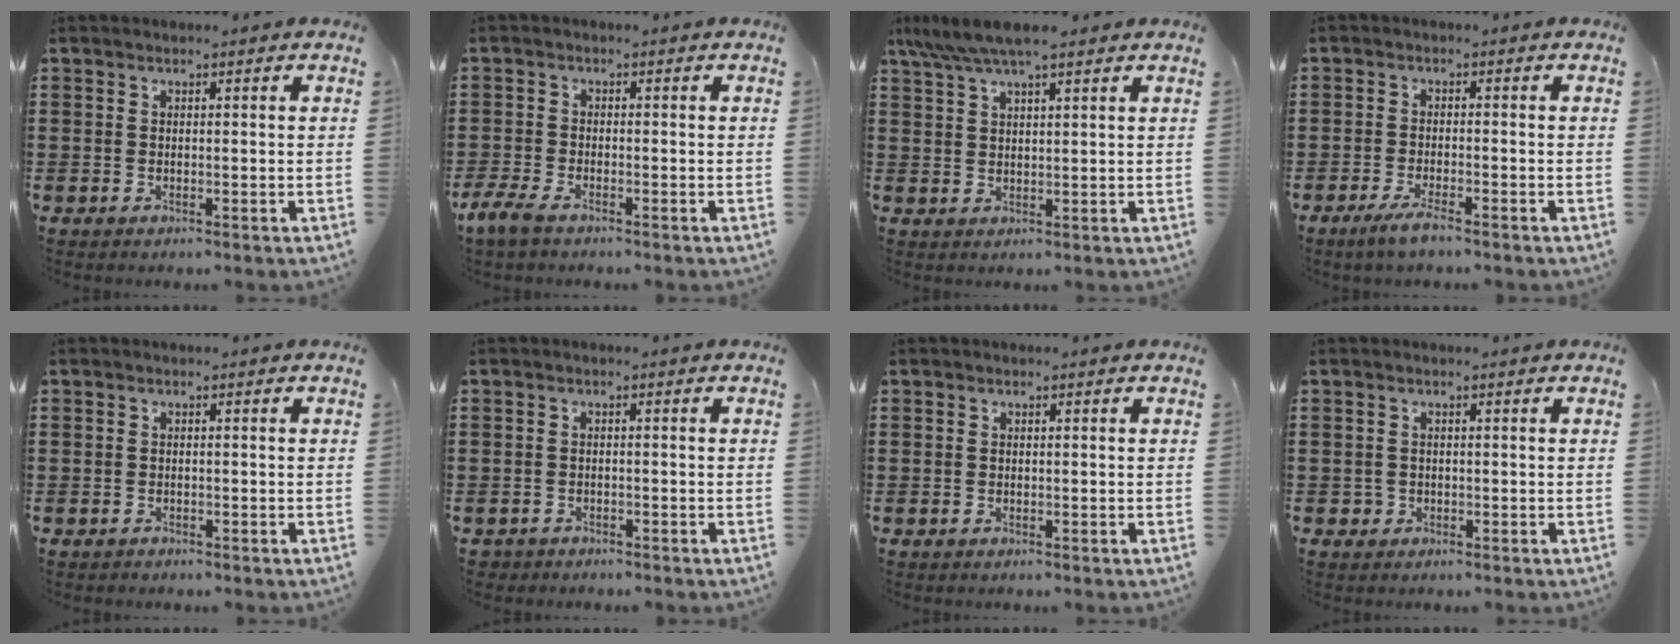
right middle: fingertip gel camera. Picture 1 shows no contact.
{"total": 3.0, "force": [-2.2, 0.8, 1.9], "torque": [-0.061, -0.004, -0.051]}
{"total": 5.7, "force": [4.4, 0.6, 3.6], "torque": [-0.078, -0.001, 0.080]}
{"total": 3.0, "force": [-2.1, 0.3, 2.2], "torque": [-0.049, -0.006, -0.041]}
{"total": 0.6, "force": [-0.5, 0.4, -0.1], "torque": [0.003, 0.005, -0.013]}
{"total": 1.2, "force": [-1.1, 0.4, 0.0], "torque": [-0.003, 0.001, -0.025]}
{"total": 0.0}
{"total": 0.8, "force": [-0.1, 0.8, 0.1], "torque": [-0.002, 0.007, -0.004]}